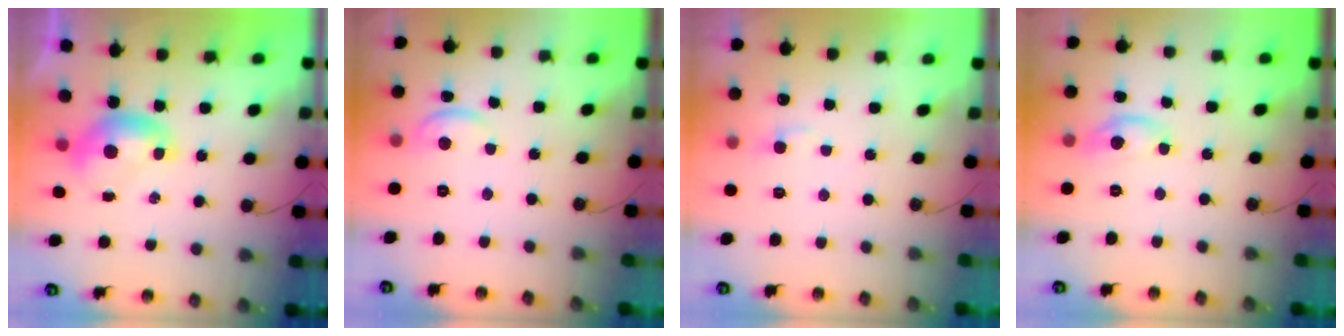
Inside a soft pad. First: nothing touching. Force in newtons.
{"total": 1.4, "press": 1.3, "slide": 0.4}
{"total": 2.5, "press": 2.4, "slide": 0.5}
{"total": 4.5, "press": 4.5, "slide": 0.4}